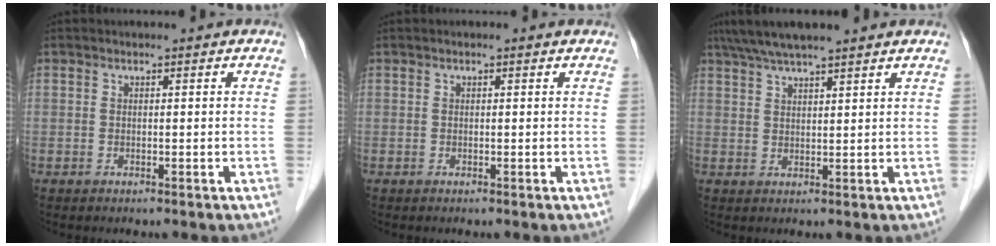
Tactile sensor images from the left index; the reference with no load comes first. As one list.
[{"total": 0.0}, {"total": 8.9, "force": [7.5, 0.4, 4.9], "torque": [-0.081, 0.043, 0.114]}]